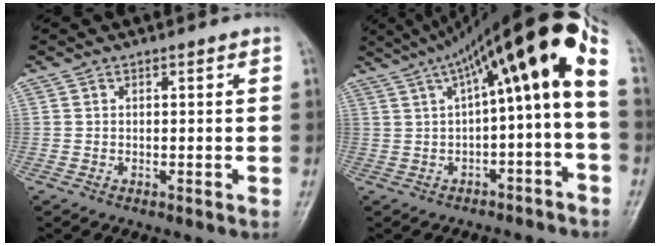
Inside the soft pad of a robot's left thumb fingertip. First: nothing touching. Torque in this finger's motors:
{"motor_torque": [0.50, 0.73, 2.45, -0.32, 0.36]}